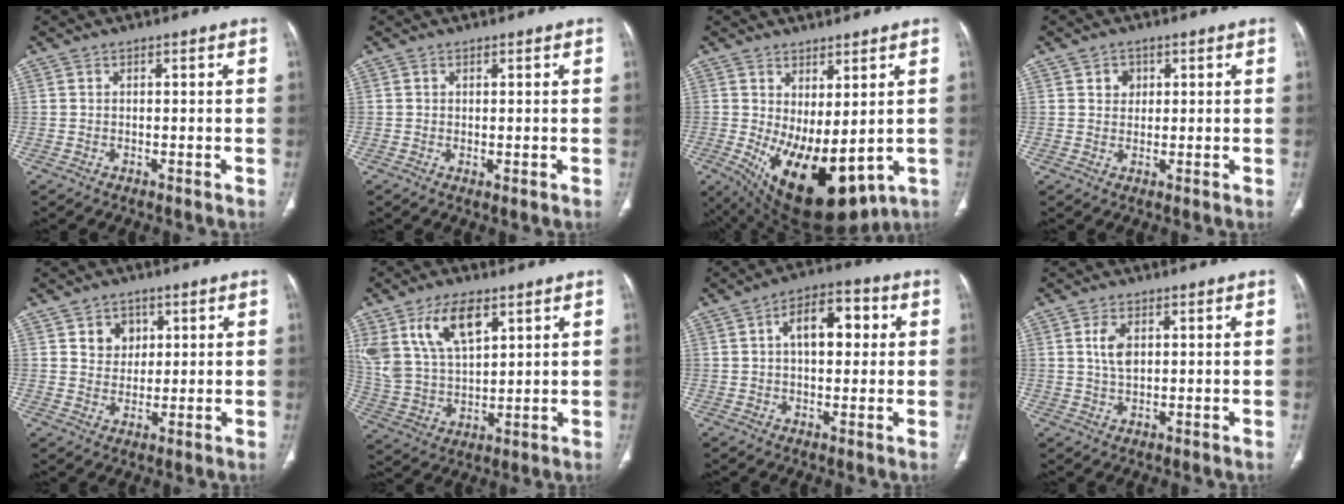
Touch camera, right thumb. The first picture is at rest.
{"total": 1.1, "force": [-0.1, 0.4, 1.0], "torque": [-0.020, -0.007, 0.002]}
{"total": 16.8, "force": [-2.3, 7.9, 14.6], "torque": [-0.234, -0.023, -0.001]}
{"total": 2.7, "force": [1.0, 2.3, 1.0], "torque": [-0.001, -0.004, 0.015]}
{"total": 5.4, "force": [2.1, 4.5, 2.1], "torque": [-0.006, -0.008, 0.034]}
{"total": 14.5, "force": [7.4, 7.5, 10.0], "torque": [-0.184, -0.021, 0.154]}
{"total": 10.4, "force": [2.2, 5.7, 8.4], "torque": [-0.108, 0.022, 0.029]}
{"total": 4.3, "force": [1.1, 2.4, 3.4], "torque": [-0.067, -0.004, 0.024]}